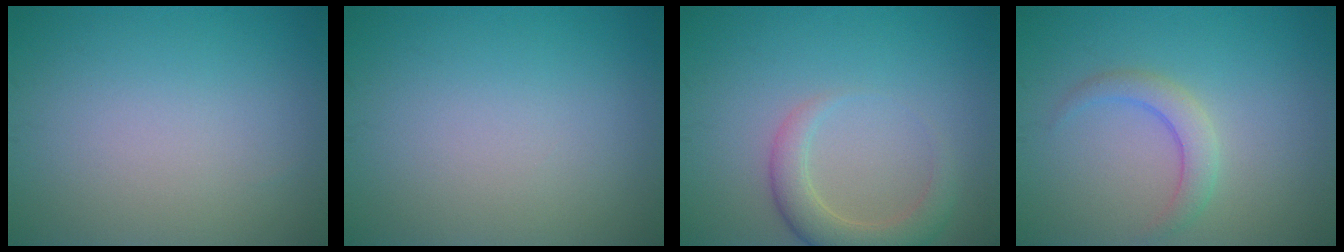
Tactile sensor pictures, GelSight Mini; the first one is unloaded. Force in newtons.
{"total": 0.0}
{"total": 3.7, "press": 3.6, "slide": 0.4}
{"total": 2.4, "press": 2.4, "slide": 0.1}